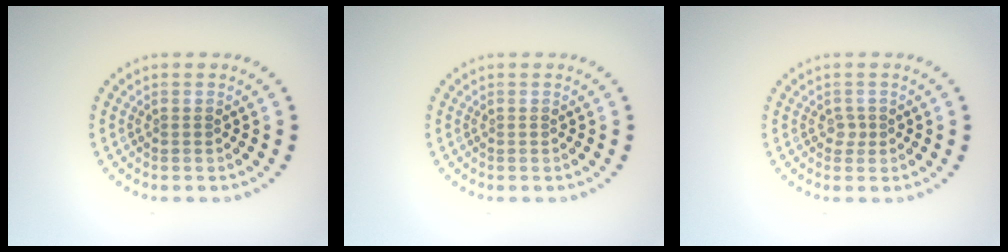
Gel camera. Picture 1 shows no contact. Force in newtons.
{"total": 0.0}
{"total": 1.0, "press": 0.7, "slide": 0.6}